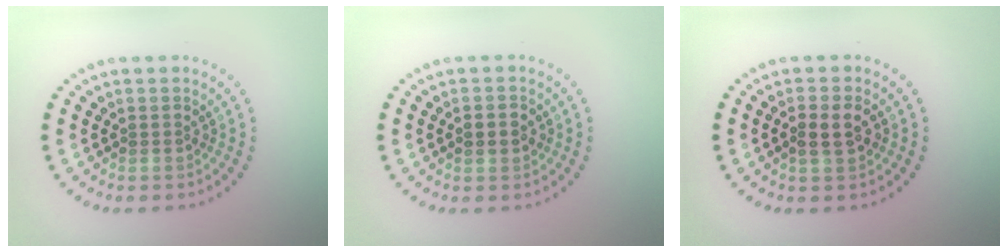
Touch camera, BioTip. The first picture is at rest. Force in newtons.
{"total": 2.2, "press": 2.2, "slide": 0.2}
{"total": 2.4, "press": 2.3, "slide": 0.4}